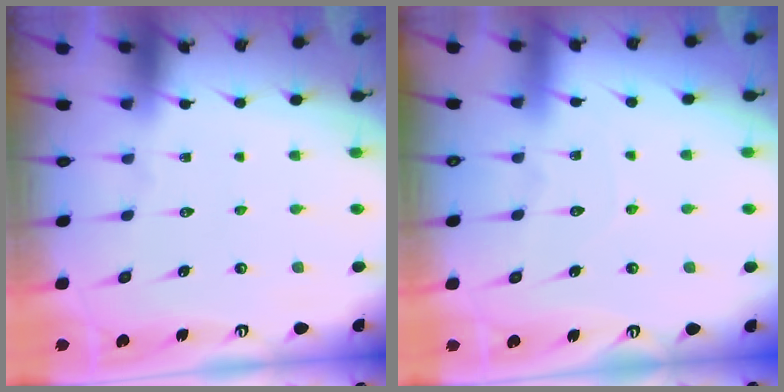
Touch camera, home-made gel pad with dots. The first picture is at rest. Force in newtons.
{"total": 4.2, "press": 4.2, "slide": 0.4}